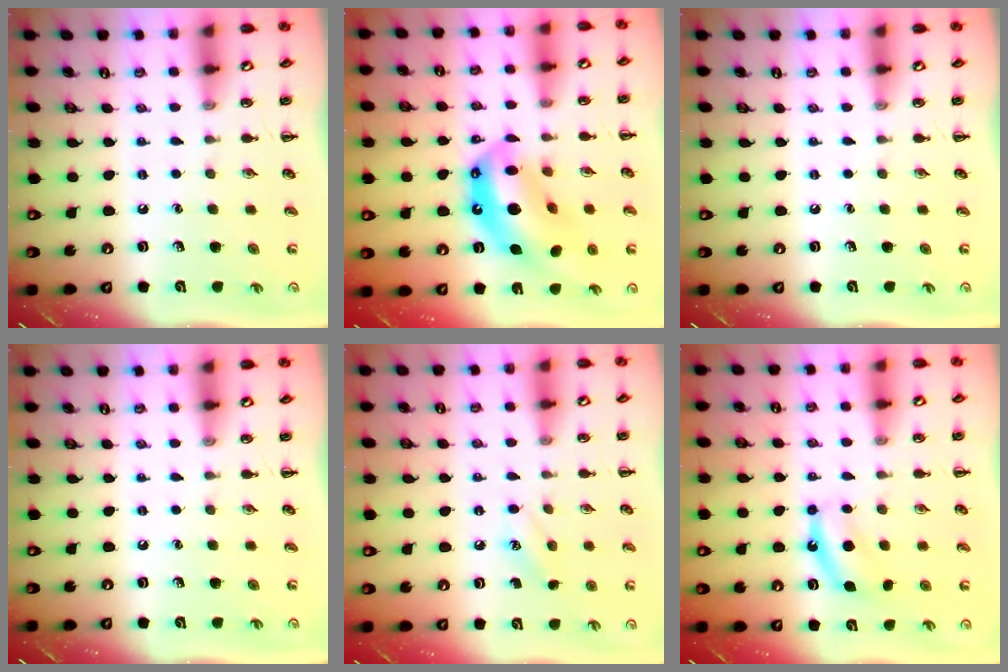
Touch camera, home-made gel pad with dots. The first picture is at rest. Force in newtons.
{"total": 16.4, "press": 15.7, "slide": 4.7}
{"total": 0.0}
{"total": 0.0}
{"total": 9.0, "press": 8.8, "slide": 1.9}
{"total": 6.9, "press": 6.7, "slide": 1.3}